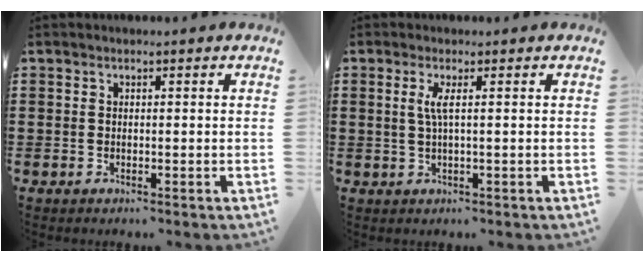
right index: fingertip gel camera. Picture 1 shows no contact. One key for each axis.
{"total": 2.5, "fx": 0.4, "fy": -0.1, "fz": 2.5, "tx": -0.058, "ty": -0.006, "tz": 0.002}